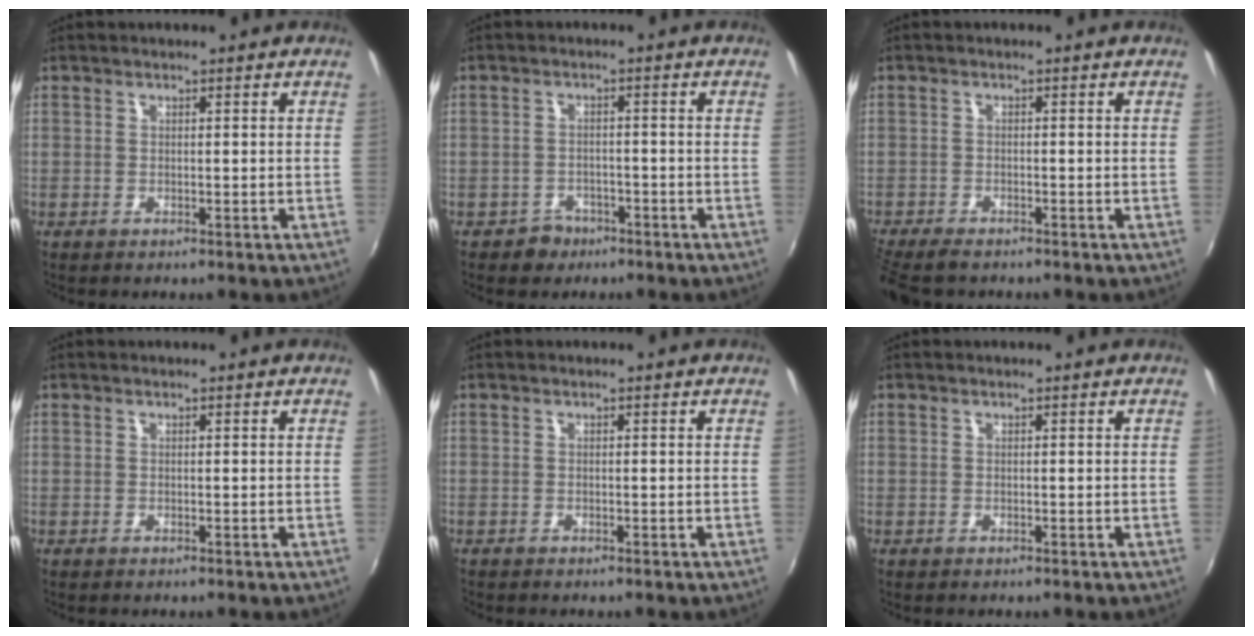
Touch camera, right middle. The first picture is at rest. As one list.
[{"total": 3.9, "force": [-2.6, 2.9, 0.3], "torque": [-0.019, 0.006, -0.038]}, {"total": 6.4, "force": [-5.5, 1.6, 2.9], "torque": [-0.078, -0.034, -0.102]}, {"total": 0.0}, {"total": 0.0}, {"total": 0.0}]